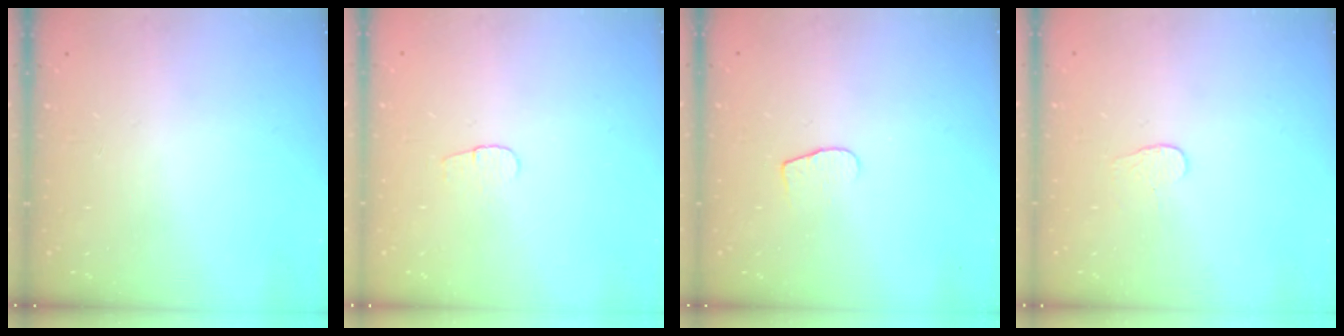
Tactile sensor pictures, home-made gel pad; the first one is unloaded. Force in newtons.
{"total": 3.6, "press": 3.6, "slide": 0.4}
{"total": 5.4, "press": 5.4, "slide": 0.5}
{"total": 3.4, "press": 3.4, "slide": 0.3}